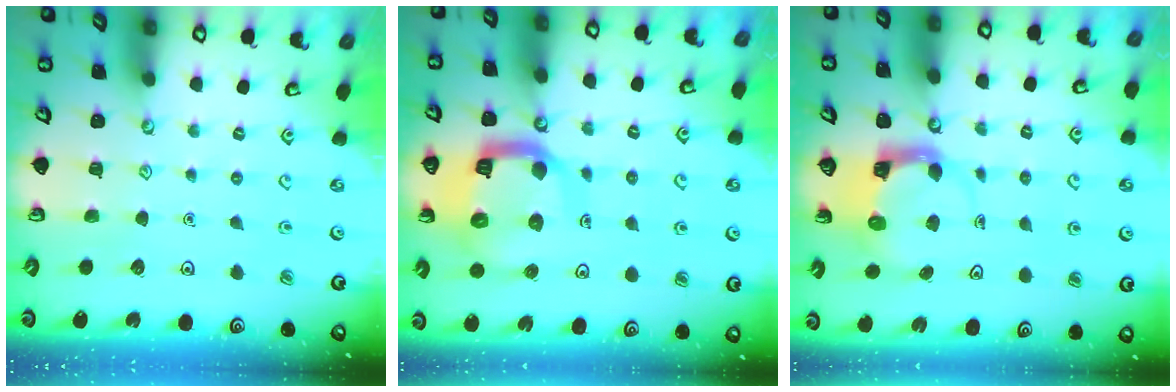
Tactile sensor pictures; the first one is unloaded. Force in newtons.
{"total": 15.3, "press": 15.2, "slide": 1.8}
{"total": 3.9, "press": 3.9, "slide": 0.5}